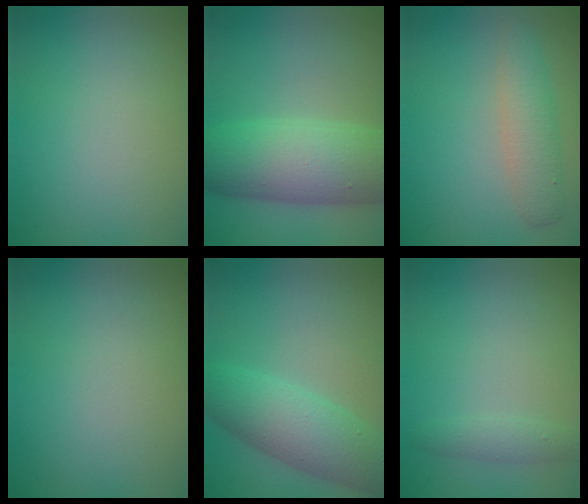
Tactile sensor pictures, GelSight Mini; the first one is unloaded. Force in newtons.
{"total": 9.3, "press": 9.3, "slide": 0.4}
{"total": 3.0, "press": 3.0, "slide": 0.1}
{"total": 0.0}
{"total": 6.2, "press": 6.2, "slide": 0.2}
{"total": 1.4, "press": 1.4, "slide": 0.1}